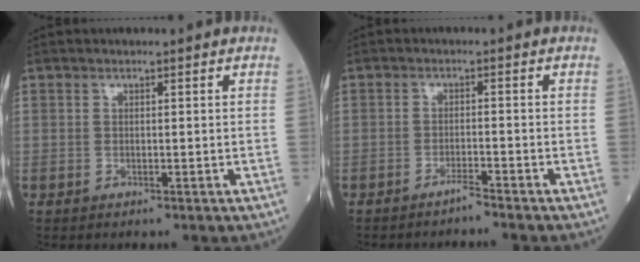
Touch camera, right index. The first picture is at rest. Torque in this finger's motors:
{"motor_torque": [0.02, -0.03, 0.02, -0.01]}